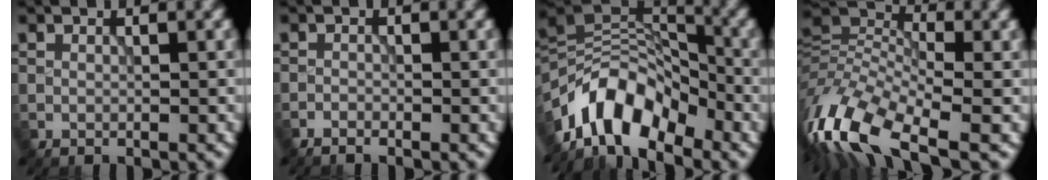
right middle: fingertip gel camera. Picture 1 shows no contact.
{"total": 0.8, "force": [-0.8, 0.1, 0.3], "torque": [-0.003, -0.001, -0.017]}
{"total": 9.9, "force": [-6.2, 4.9, 6.0], "torque": [-0.088, 0.013, -0.127]}
{"total": 12.9, "force": [-5.7, 6.0, 9.9], "torque": [-0.219, -0.001, -0.121]}